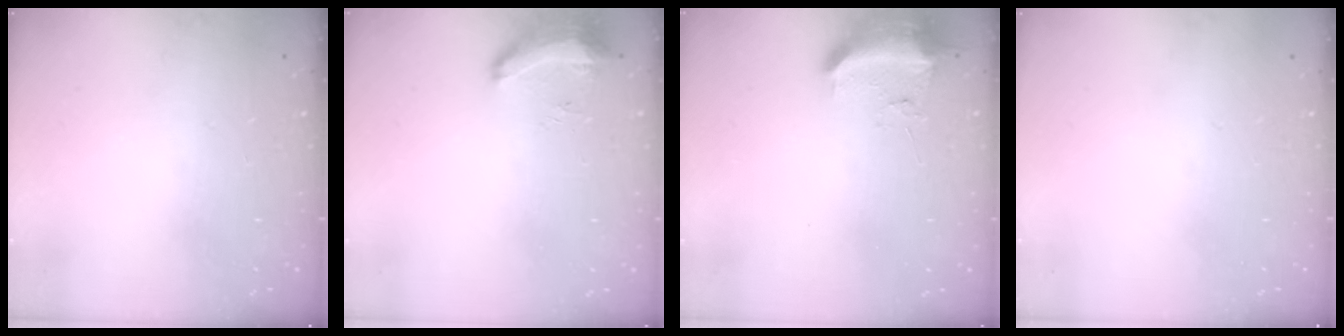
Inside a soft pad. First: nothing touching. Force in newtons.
{"total": 8.3, "press": 8.2, "slide": 1.6}
{"total": 10.6, "press": 9.7, "slide": 4.1}
{"total": 0.0}